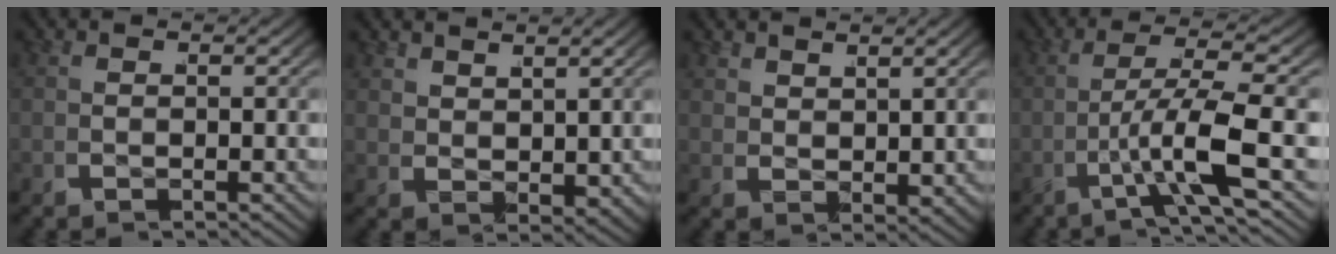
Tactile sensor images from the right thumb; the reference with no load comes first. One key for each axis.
{"total": 2.1, "fx": 1.9, "fy": 0.5, "fz": 0.6, "tx": -0.009, "ty": -0.002, "tz": 0.042}
{"total": 2.0, "fx": 2.0, "fy": 0.2, "fz": 0.3, "tx": -0.002, "ty": 0.001, "tz": 0.042}
{"total": 5.0, "fx": -1.4, "fy": 0.6, "fz": 4.7, "tx": -0.099, "ty": -0.003, "tz": -0.025}